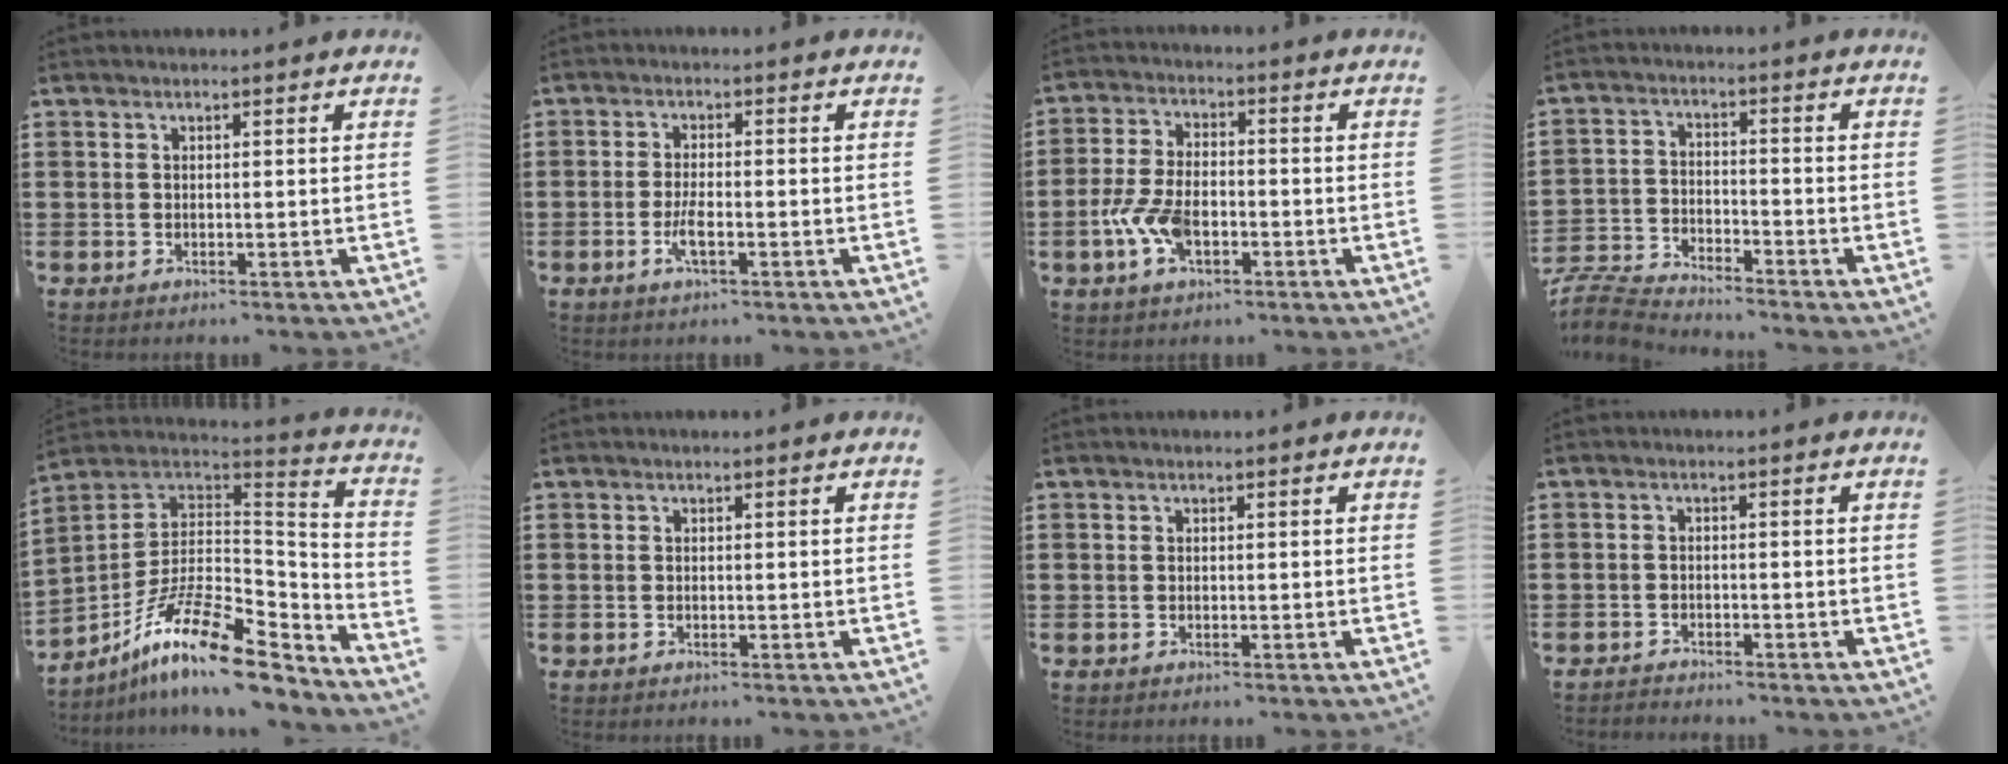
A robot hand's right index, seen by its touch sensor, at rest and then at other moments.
{"total": 2.9, "force": [-1.3, 0.7, 2.6], "torque": [-0.058, -0.003, -0.027]}
{"total": 6.9, "force": [-2.4, 3.6, 5.4], "torque": [-0.133, -0.004, -0.049]}
{"total": 6.0, "force": [-5.9, 0.5, 0.8], "torque": [-0.042, -0.002, -0.125]}
{"total": 17.2, "force": [-10.6, 5.3, 12.5], "torque": [-0.234, 0.022, -0.186]}
{"total": 0.0}
{"total": 0.0}
{"total": 1.4, "force": [-1.4, 0.1, -0.2], "torque": [0.001, 0.003, -0.031]}